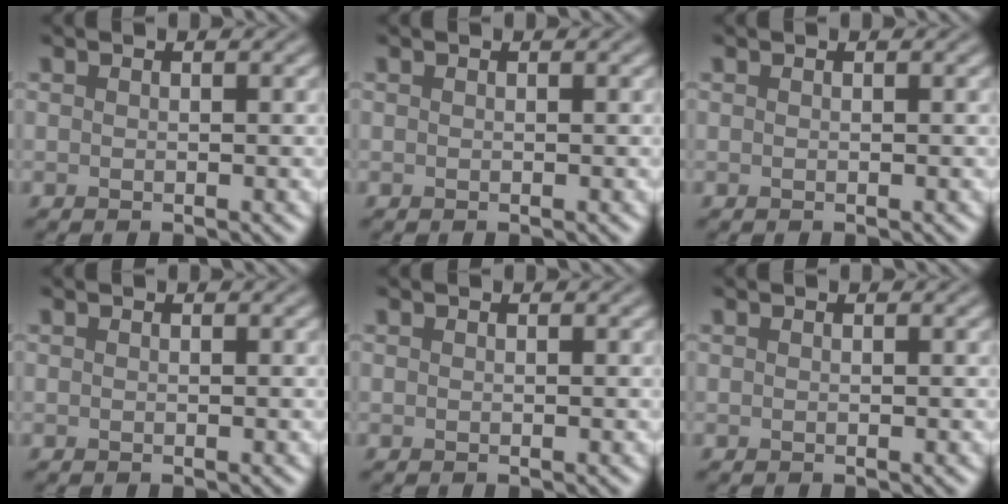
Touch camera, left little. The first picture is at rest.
{"total": 0.0}
{"total": 0.0}
{"total": 0.0}
{"total": 0.0}
{"total": 0.0}